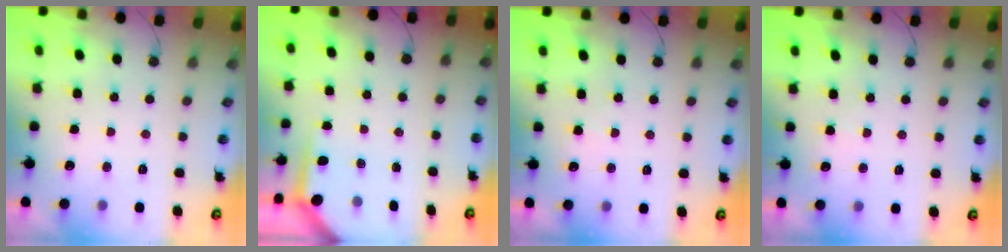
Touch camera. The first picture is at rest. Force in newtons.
{"total": 3.6, "press": 3.6, "slide": 0.4}
{"total": 3.0, "press": 3.0, "slide": 0.4}
{"total": 3.0, "press": 3.0, "slide": 0.4}